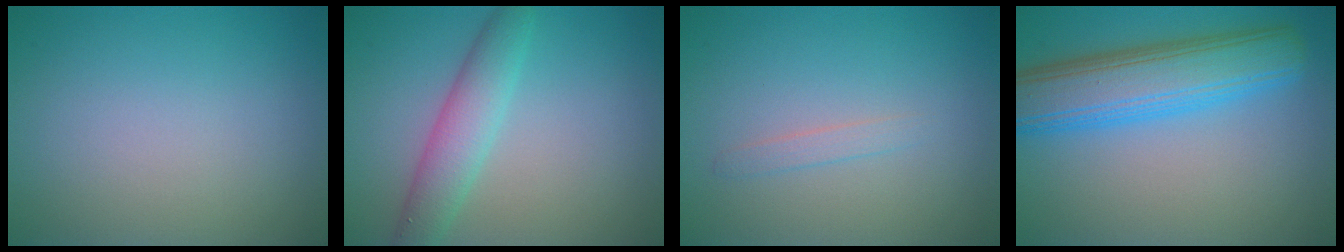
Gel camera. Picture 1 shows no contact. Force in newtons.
{"total": 3.8, "press": 3.8, "slide": 0.1}
{"total": 0.9, "press": 0.9, "slide": 0.1}
{"total": 8.0, "press": 8.0, "slide": 0.2}